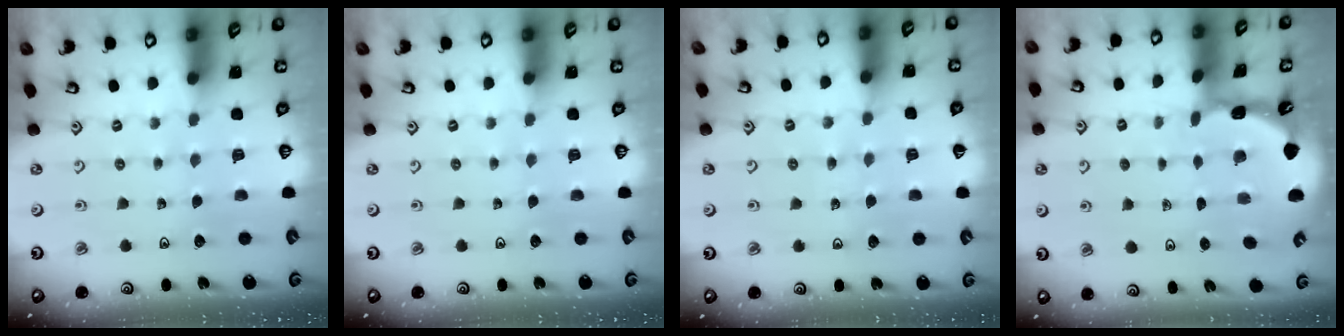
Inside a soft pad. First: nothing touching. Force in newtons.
{"total": 0.0}
{"total": 4.2, "press": 4.2, "slide": 0.5}
{"total": 1.6, "press": 1.6, "slide": 0.2}